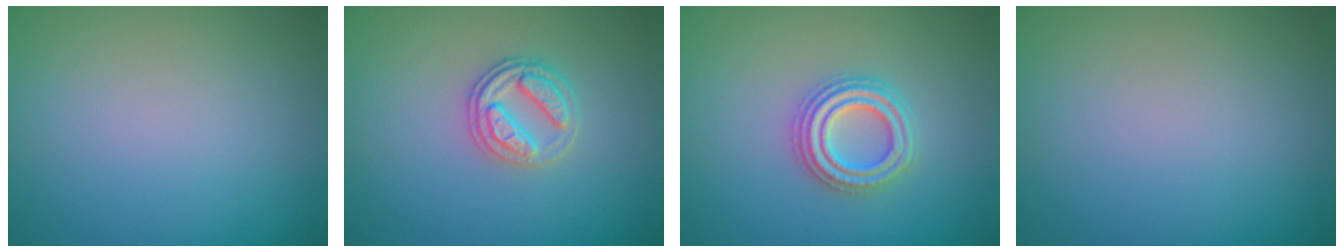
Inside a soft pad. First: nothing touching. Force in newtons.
{"total": 2.6, "press": 2.6, "slide": 0.6}
{"total": 3.1, "press": 3.0, "slide": 0.6}
{"total": 0.0}